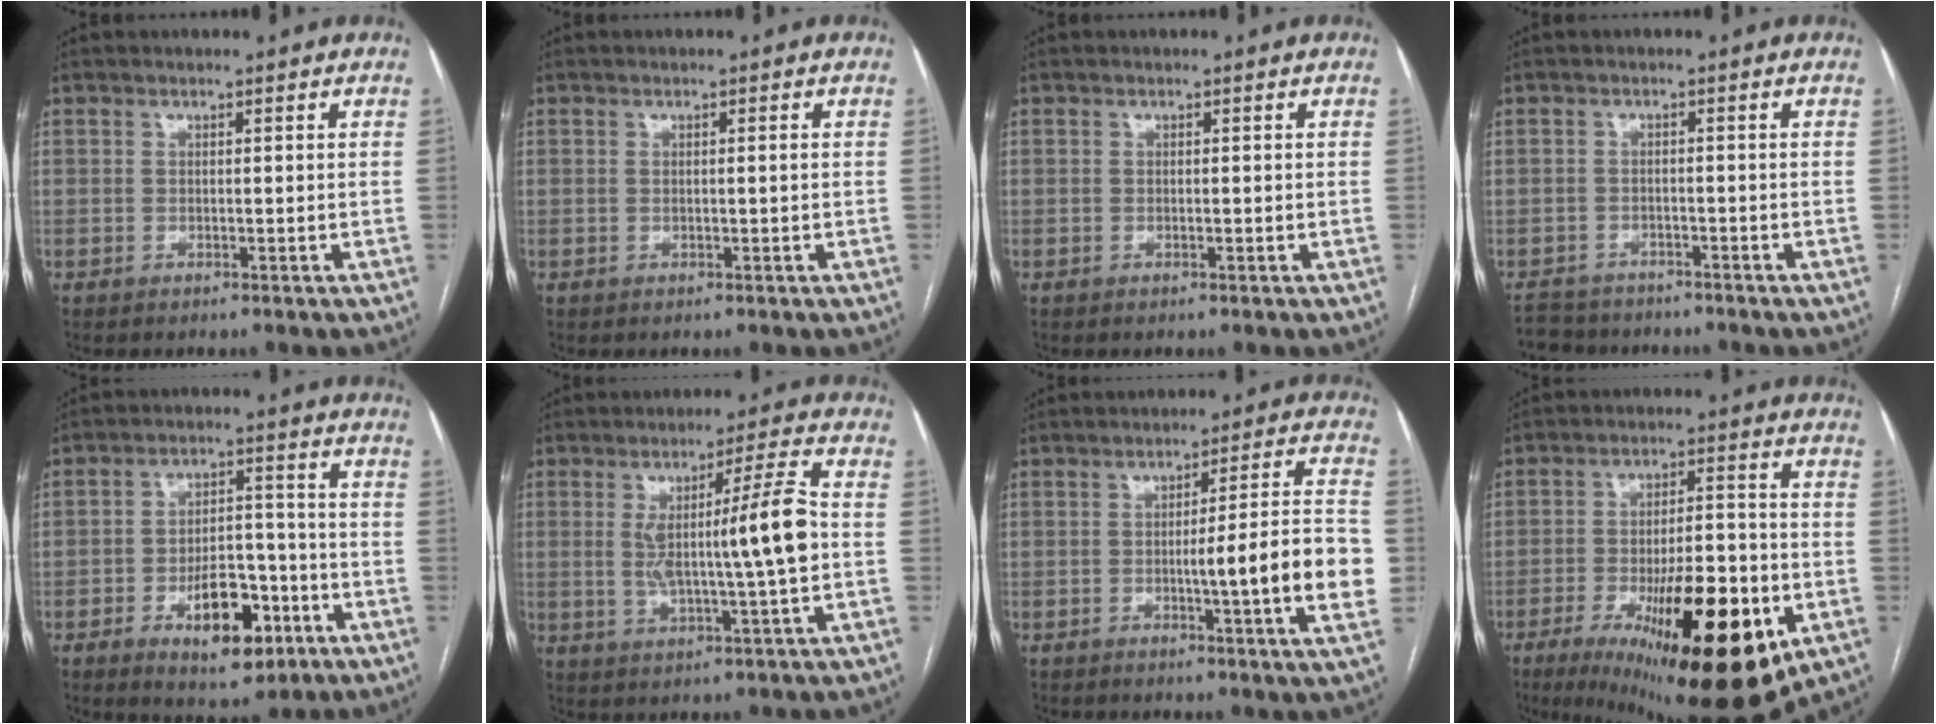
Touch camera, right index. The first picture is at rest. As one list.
[{"total": 0.6, "force": [0.0, -0.1, 0.6], "torque": [-0.010, -0.001, 0.001]}, {"total": 0.0}, {"total": 4.8, "force": [-4.2, 2.1, -0.3], "torque": [0.008, -0.005, -0.074]}, {"total": 10.5, "force": [-4.7, 5.2, 7.8], "torque": [-0.118, 0.014, -0.064]}, {"total": 10.7, "force": [0.3, -0.4, 10.7], "torque": [-0.181, 0.005, 0.009]}, {"total": 13.2, "force": [-2.4, -0.3, 12.9], "torque": [-0.175, 0.001, -0.036]}, {"total": 22.0, "force": [-8.6, 5.8, 19.4], "torque": [-0.258, -0.017, -0.115]}]